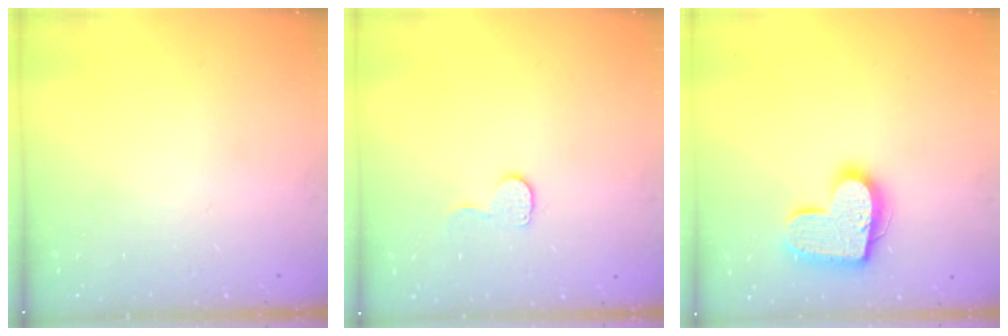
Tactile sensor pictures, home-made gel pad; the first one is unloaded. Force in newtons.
{"total": 7.1, "press": 7.1, "slide": 0.4}
{"total": 16.4, "press": 16.4, "slide": 1.0}